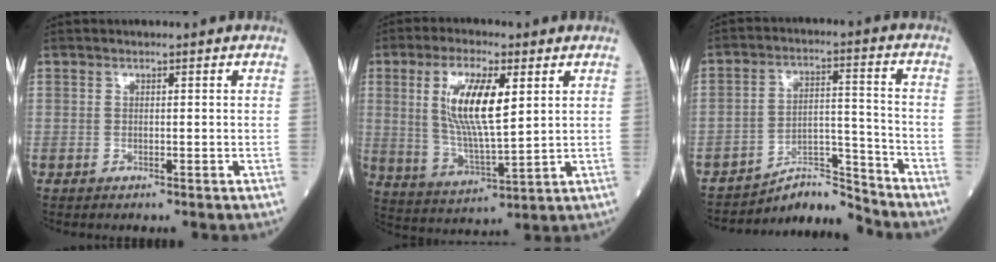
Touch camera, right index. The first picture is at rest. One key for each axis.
{"total": 11.9, "fx": 3.4, "fy": 2.7, "fz": 11.1, "tx": -0.227, "ty": 0.000, "tz": 0.067}
{"total": 7.5, "fx": -7.5, "fy": 0.2, "fz": -0.3, "tx": 0.006, "ty": 0.050, "tz": -0.127}